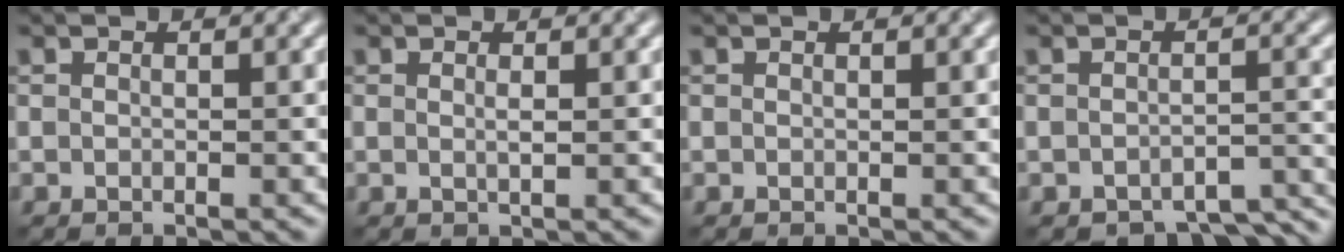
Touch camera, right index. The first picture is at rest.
{"total": 0.6, "force": [0.1, 0.0, 0.6], "torque": [-0.016, 0.002, 0.002]}
{"total": 0.0}
{"total": 5.0, "force": [-4.4, 1.7, 1.9], "torque": [-0.017, -0.014, -0.047]}